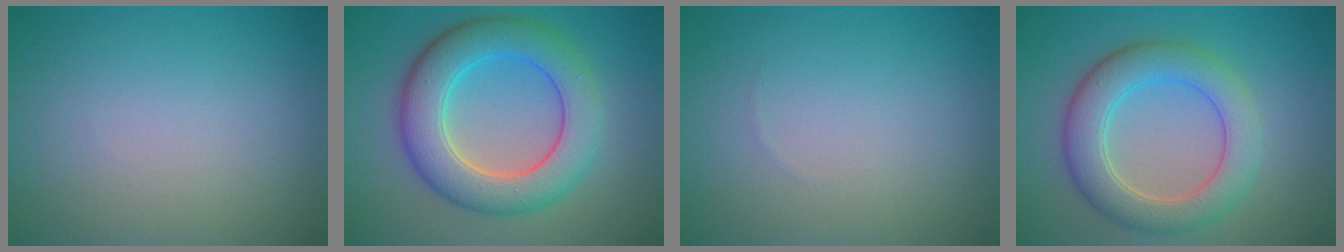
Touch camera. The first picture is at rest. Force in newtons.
{"total": 7.9, "press": 7.8, "slide": 0.6}
{"total": 0.0}
{"total": 5.0, "press": 5.0, "slide": 0.4}